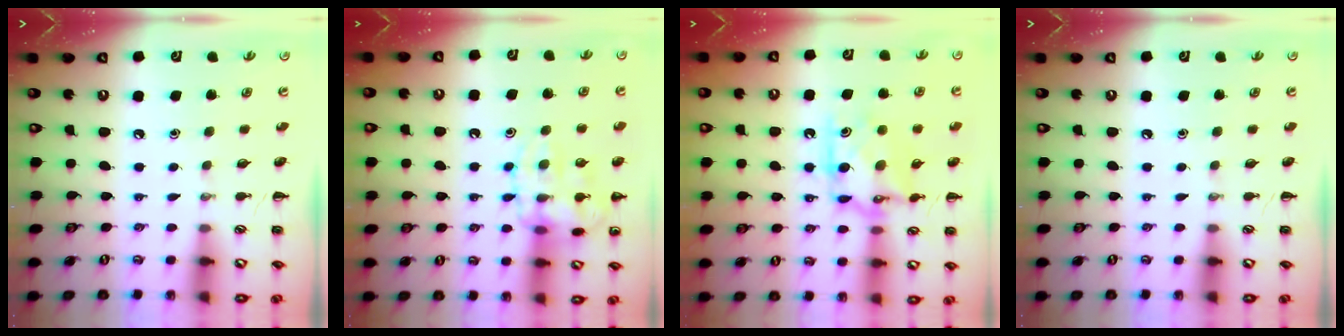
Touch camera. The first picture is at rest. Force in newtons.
{"total": 14.6, "press": 14.6, "slide": 1.1}
{"total": 11.9, "press": 11.9, "slide": 0.5}
{"total": 0.0}